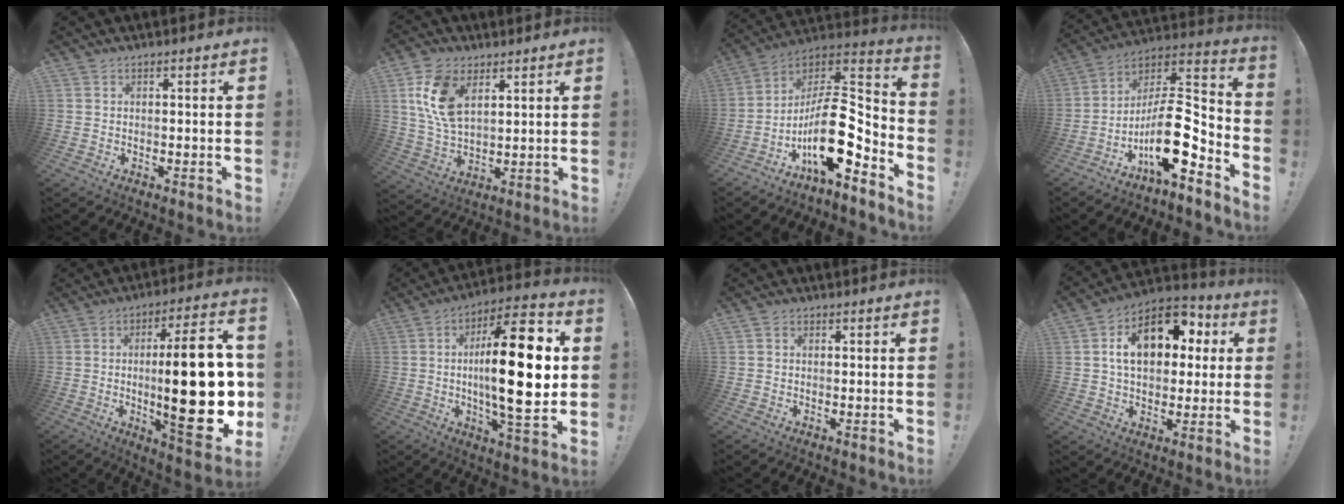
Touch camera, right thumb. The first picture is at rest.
{"total": 12.7, "force": [5.5, 7.5, 8.6], "torque": [-0.167, -0.014, 0.101]}
{"total": 19.6, "force": [-5.2, 10.4, 15.7], "torque": [-0.263, 0.022, -0.079]}
{"total": 17.1, "force": [-6.1, 8.1, 13.8], "torque": [-0.226, 0.024, -0.096]}
{"total": 29.3, "force": [-1.2, 8.2, 28.1], "torque": [-0.449, -0.013, -0.017]}
{"total": 25.6, "force": [1.0, 8.2, 24.2], "torque": [-0.404, -0.005, 0.008]}
{"total": 1.0, "force": [0.2, 1.0, 0.2], "torque": [0.000, 0.001, 0.003]}
{"total": 17.3, "force": [5.0, 11.2, 12.2], "torque": [-0.193, -0.002, 0.090]}